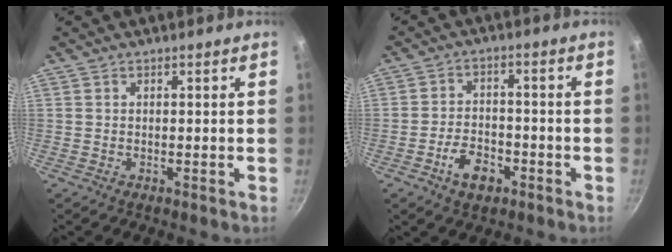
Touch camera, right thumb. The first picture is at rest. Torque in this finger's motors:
{"motor_torque": [0.91, 0.82, 0.91, -0.49, 0.06]}